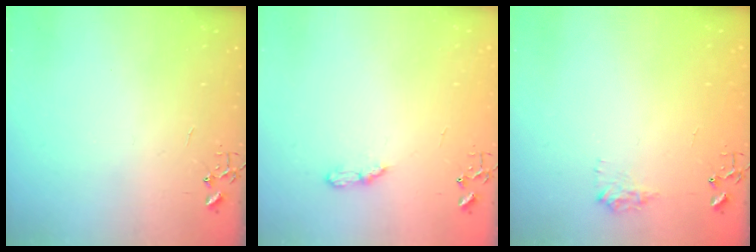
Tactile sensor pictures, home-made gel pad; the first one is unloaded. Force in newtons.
{"total": 6.5, "press": 6.5, "slide": 0.5}
{"total": 7.8, "press": 7.8, "slide": 0.4}